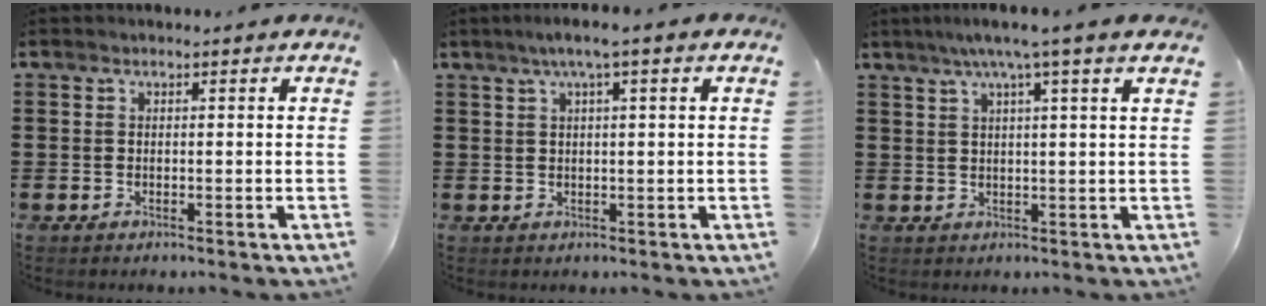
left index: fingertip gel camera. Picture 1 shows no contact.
{"total": 2.8, "force": [1.1, -0.1, 2.5], "torque": [-0.049, 0.000, 0.018]}
{"total": 4.5, "force": [2.8, -0.8, 3.5], "torque": [-0.074, -0.003, 0.045]}